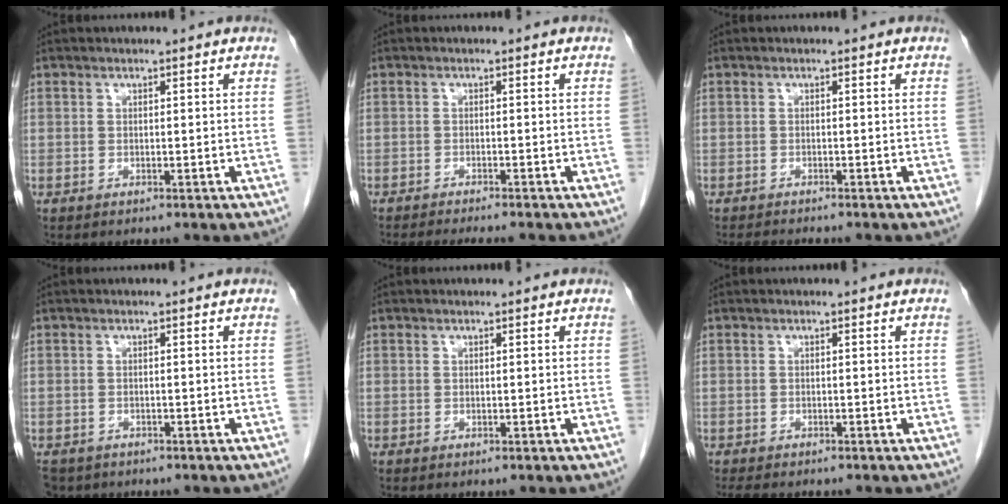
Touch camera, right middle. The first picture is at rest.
{"total": 6.9, "force": [-6.1, 0.4, 3.3], "torque": [-0.035, -0.014, -0.089]}
{"total": 2.4, "force": [-2.2, -0.3, 0.8], "torque": [-0.012, -0.008, -0.034]}
{"total": 5.7, "force": [-4.2, 3.4, 1.8], "torque": [-0.044, -0.006, -0.063]}
{"total": 0.0}
{"total": 3.7, "force": [-3.0, 2.0, 0.1], "torque": [0.001, 0.005, -0.039]}